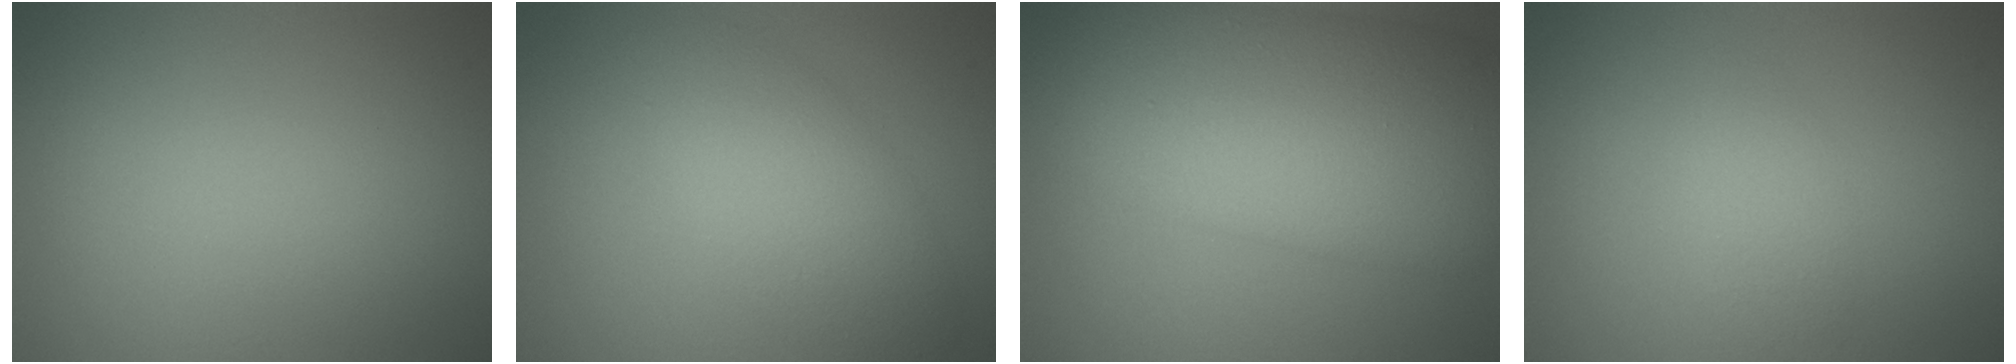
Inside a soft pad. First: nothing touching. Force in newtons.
{"total": 4.7, "press": 4.7, "slide": 0.1}
{"total": 12.8, "press": 12.8, "slide": 0.4}
{"total": 1.8, "press": 1.8, "slide": 0.1}